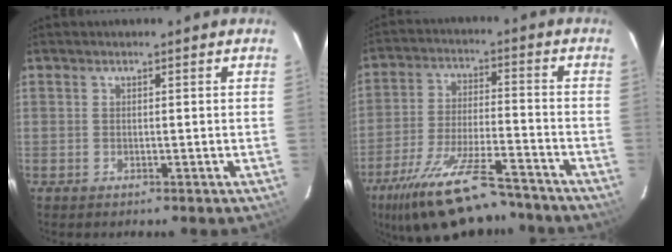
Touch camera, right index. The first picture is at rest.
{"total": 19.1, "force": [-15.5, 4.8, 10.1], "torque": [-0.204, -0.030, -0.248]}